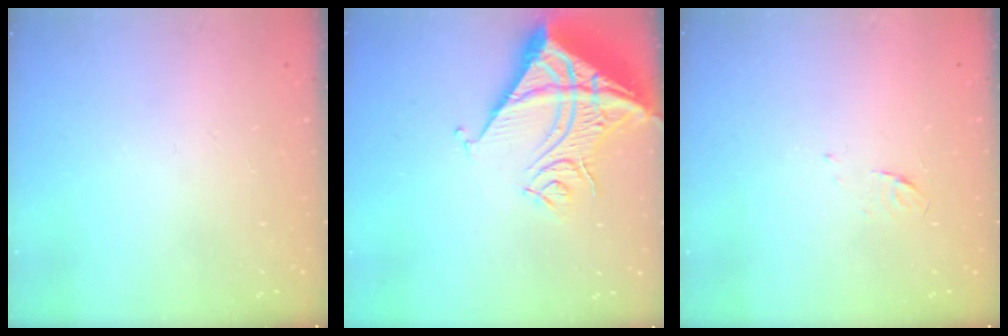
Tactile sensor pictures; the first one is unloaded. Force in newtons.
{"total": 18.3, "press": 18.1, "slide": 2.4}
{"total": 3.5, "press": 3.4, "slide": 0.8}